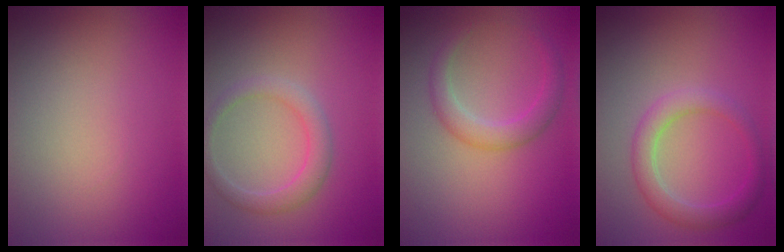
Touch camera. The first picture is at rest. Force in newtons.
{"total": 2.3, "press": 2.3, "slide": 0.2}
{"total": 2.6, "press": 2.6, "slide": 0.0}
{"total": 2.8, "press": 2.8, "slide": 0.2}